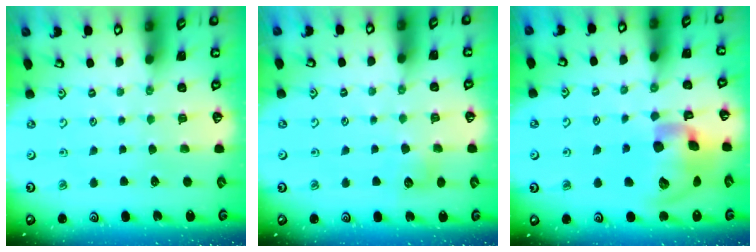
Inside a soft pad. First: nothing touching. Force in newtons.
{"total": 6.3, "press": 6.2, "slide": 0.9}
{"total": 19.0, "press": 18.8, "slide": 2.7}